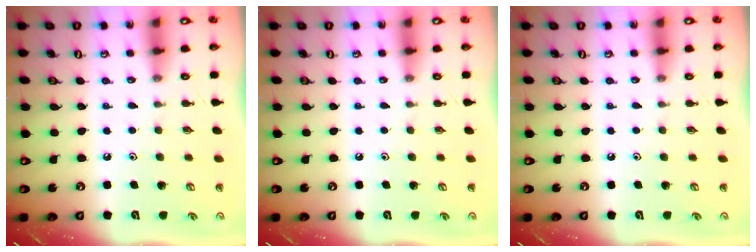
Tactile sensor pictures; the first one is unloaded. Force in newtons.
{"total": 0.0}
{"total": 0.0}